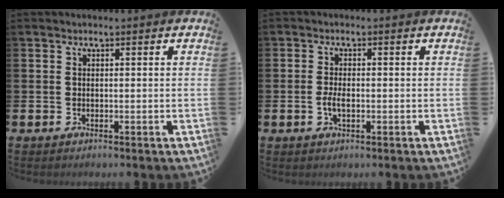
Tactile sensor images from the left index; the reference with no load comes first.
{"total": 2.3, "force": [-0.4, 1.1, 2.0], "torque": [-0.036, 0.001, -0.009]}